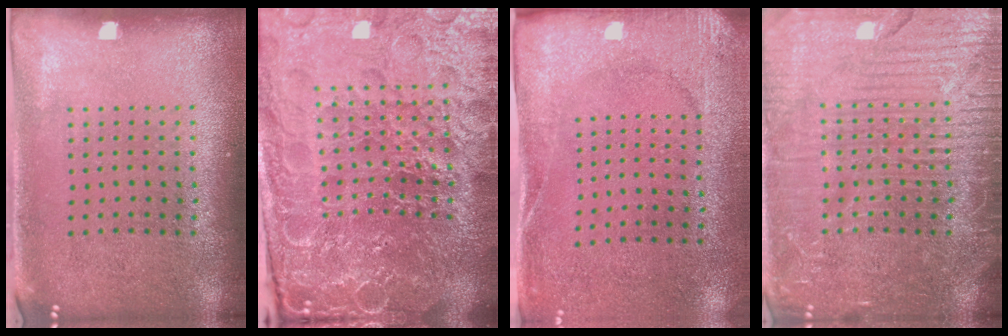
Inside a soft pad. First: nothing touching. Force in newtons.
{"total": 6.3, "press": 5.7, "slide": 2.8}
{"total": 2.7, "press": 2.2, "slide": 1.7}
{"total": 7.2, "press": 7.2, "slide": 0.9}